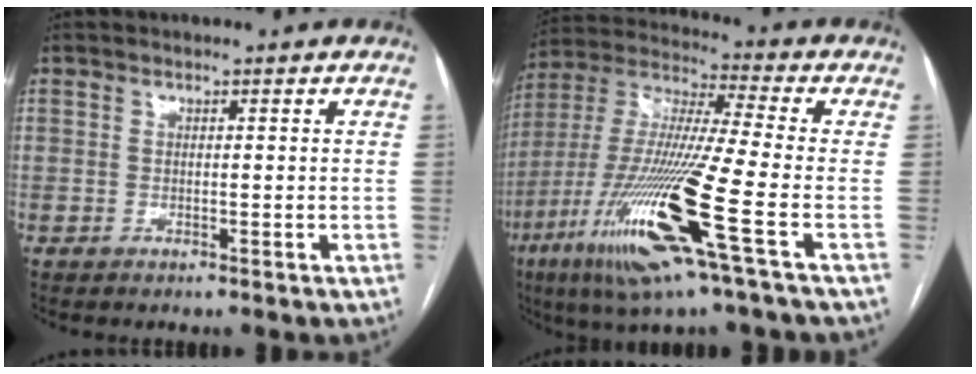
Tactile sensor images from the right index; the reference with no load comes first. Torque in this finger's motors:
{"motor_torque": [2.14, 0.00, 0.68, 0.21]}